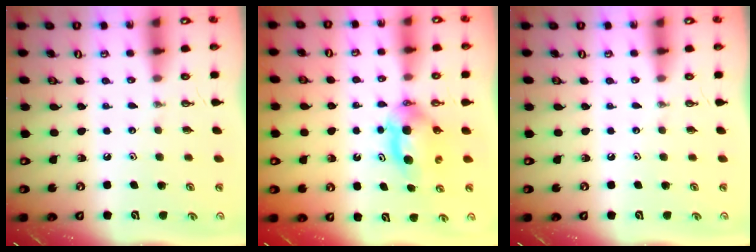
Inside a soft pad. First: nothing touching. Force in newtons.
{"total": 6.5, "press": 6.0, "slide": 2.5}
{"total": 0.0}